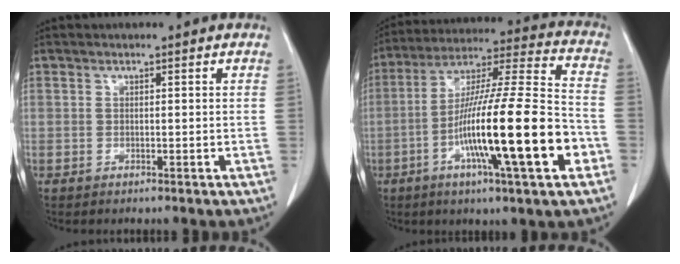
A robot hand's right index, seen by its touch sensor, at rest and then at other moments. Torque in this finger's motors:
{"motor_torque": [1.67, -0.47, 1.05, 0.21]}